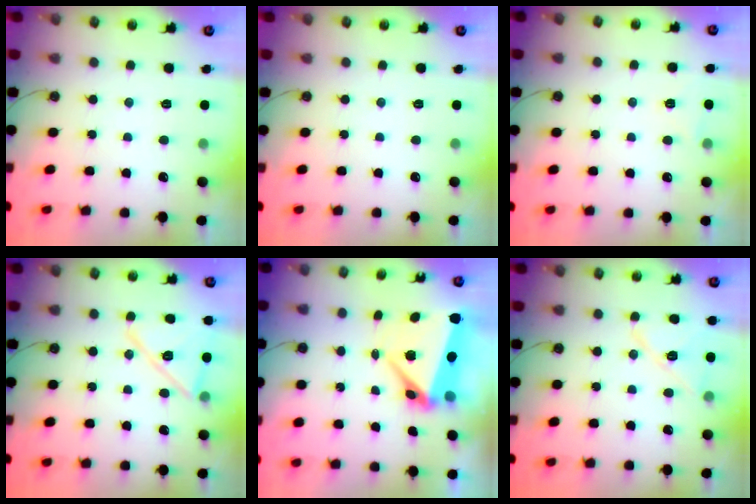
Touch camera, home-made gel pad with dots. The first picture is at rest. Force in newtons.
{"total": 0.0}
{"total": 3.2, "press": 2.4, "slide": 2.0}
{"total": 14.7, "press": 14.7, "slide": 0.6}
{"total": 7.6, "press": 7.4, "slide": 1.7}
{"total": 12.6, "press": 12.6, "slide": 0.6}